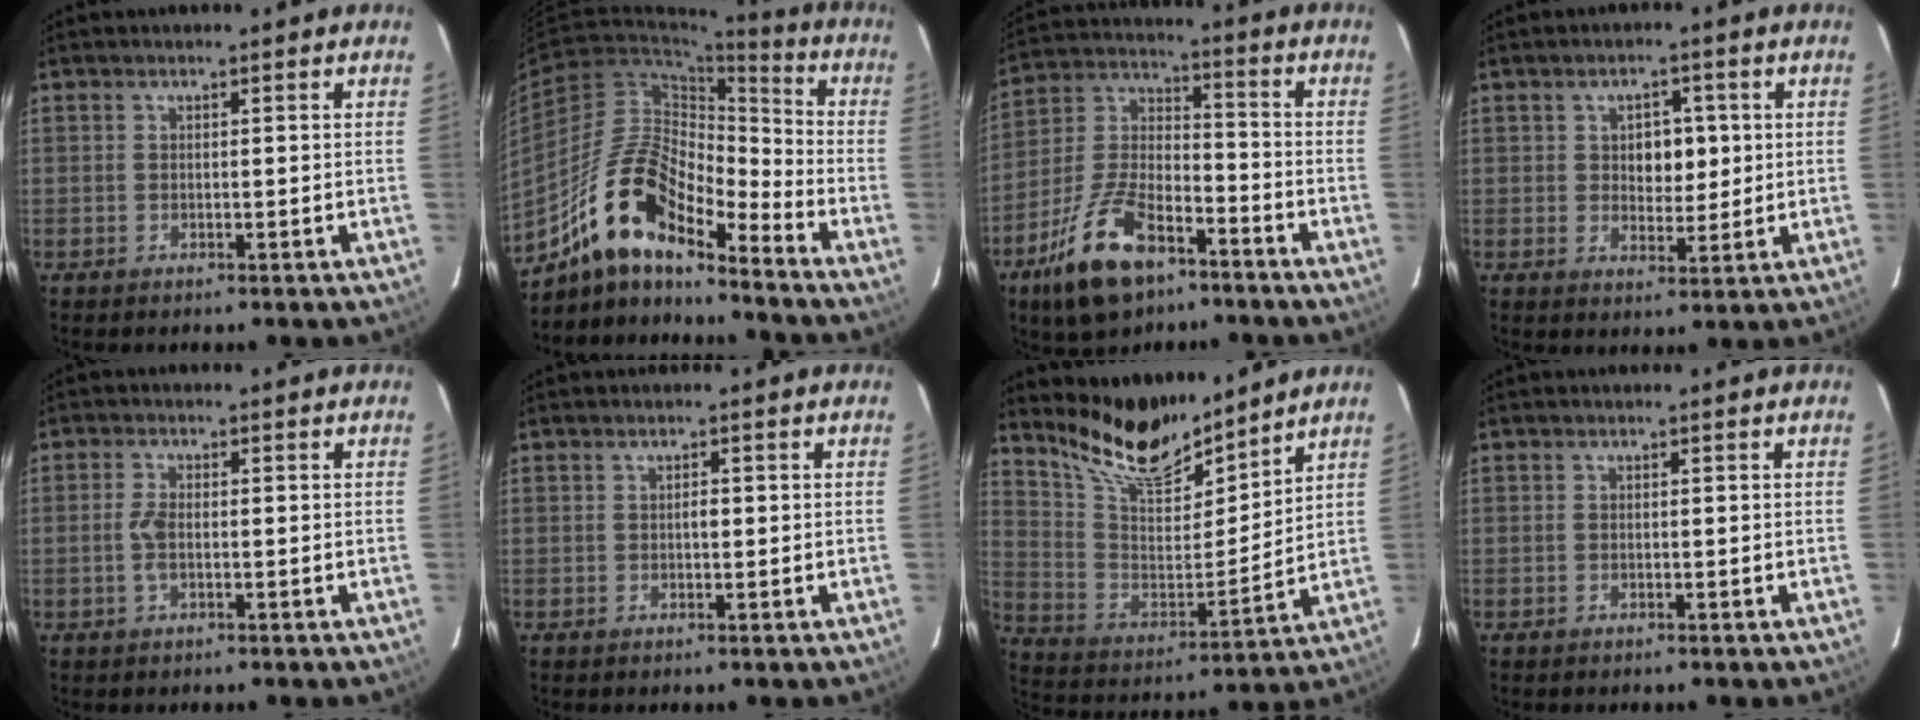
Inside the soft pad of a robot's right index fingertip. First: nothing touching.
{"total": 15.9, "force": [-11.9, 5.1, 9.3], "torque": [-0.169, 0.007, -0.231]}
{"total": 16.7, "force": [-9.9, 7.8, 11.0], "torque": [-0.233, 0.001, -0.178]}
{"total": 5.2, "force": [1.0, 3.7, 3.5], "torque": [-0.052, 0.008, 0.021]}
{"total": 2.9, "force": [-0.5, 1.2, 2.5], "torque": [-0.057, 0.002, -0.010]}
{"total": 1.0, "force": [0.1, 0.5, 0.8], "torque": [-0.012, 0.003, 0.001]}
{"total": 16.2, "force": [13.8, 4.7, 7.1], "torque": [-0.153, -0.004, 0.258]}
{"total": 0.0}